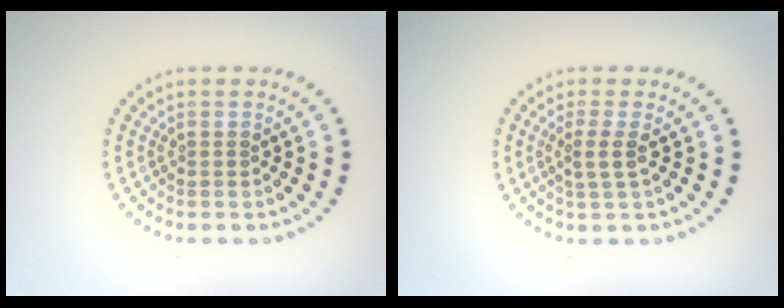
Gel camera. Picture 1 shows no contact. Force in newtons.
{"total": 1.6, "press": 1.3, "slide": 1.0}